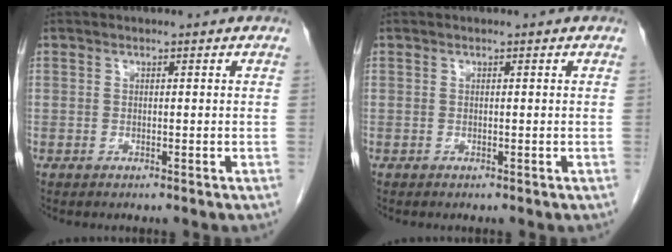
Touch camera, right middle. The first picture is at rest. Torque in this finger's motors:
{"motor_torque": [-0.13, -0.03, 0.04, 0.01]}